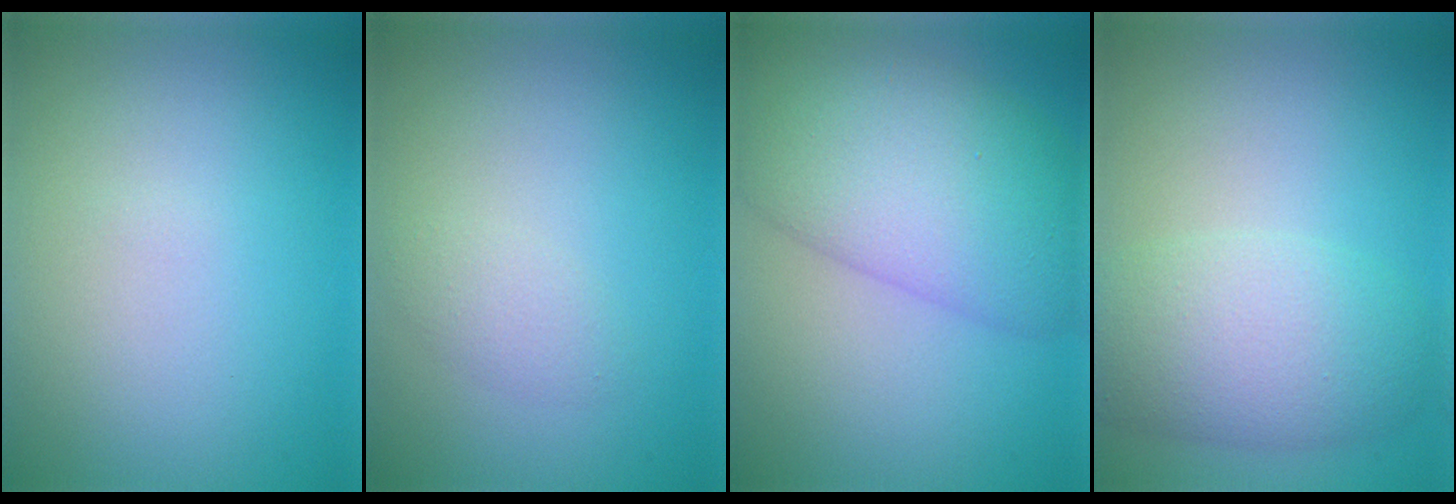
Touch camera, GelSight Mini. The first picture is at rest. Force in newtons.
{"total": 1.3, "press": 1.3, "slide": 0.0}
{"total": 9.6, "press": 9.6, "slide": 0.4}
{"total": 5.7, "press": 5.7, "slide": 0.2}